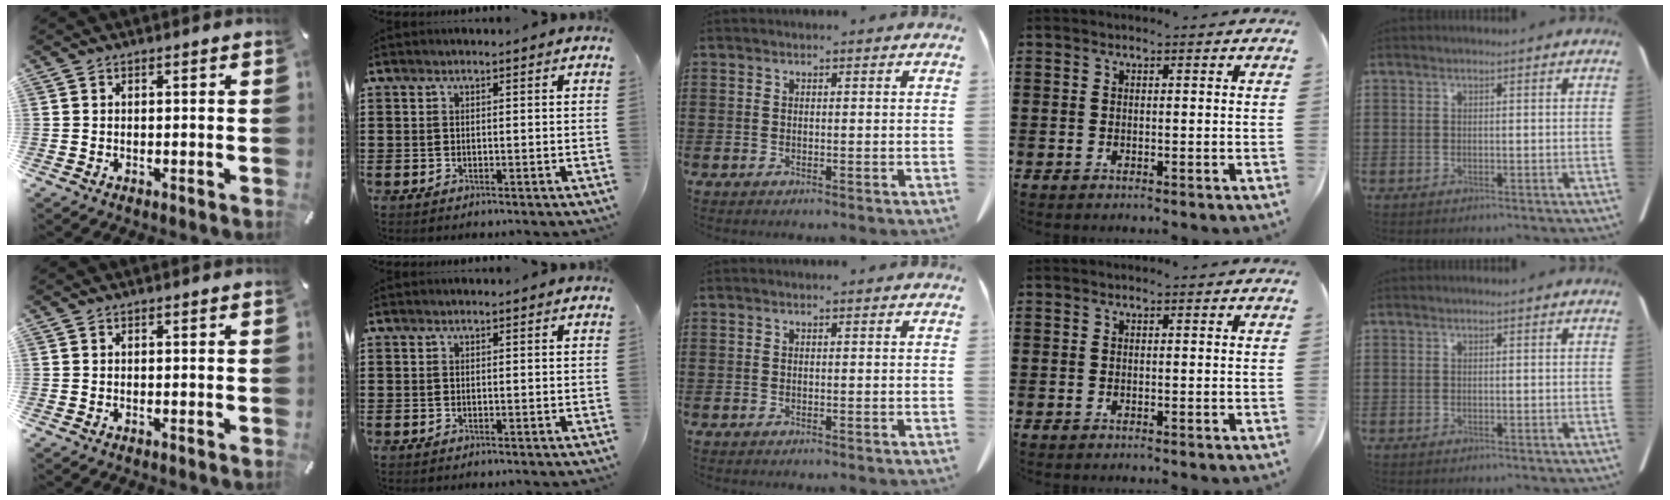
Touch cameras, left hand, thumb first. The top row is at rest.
{}